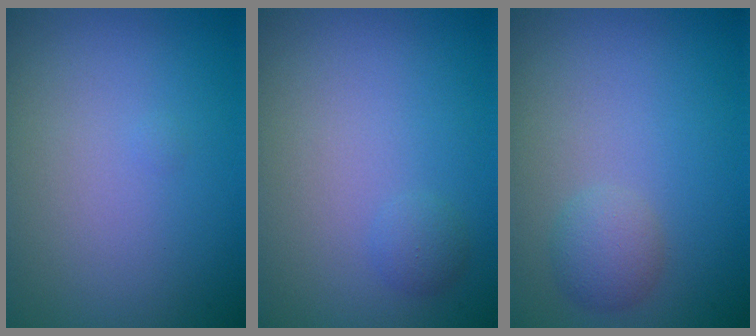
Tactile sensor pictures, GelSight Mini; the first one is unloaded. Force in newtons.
{"total": 0.9, "press": 0.9, "slide": 0.0}
{"total": 1.8, "press": 1.8, "slide": 0.0}